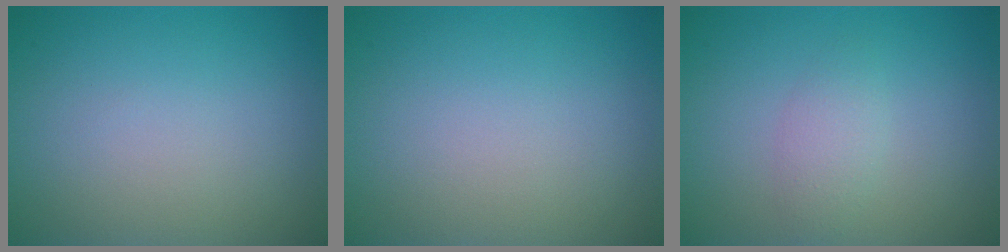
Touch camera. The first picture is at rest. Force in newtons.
{"total": 0.0}
{"total": 1.7, "press": 1.7, "slide": 0.0}